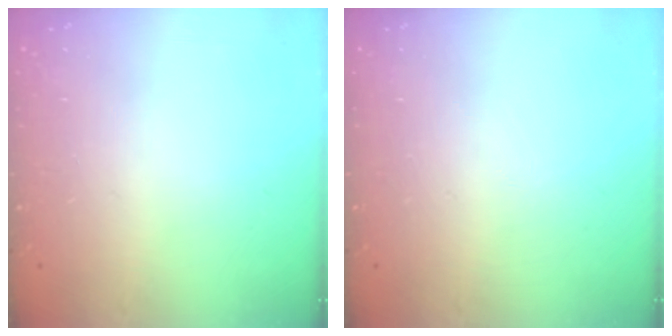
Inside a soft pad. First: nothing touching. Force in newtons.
{"total": 0.0}